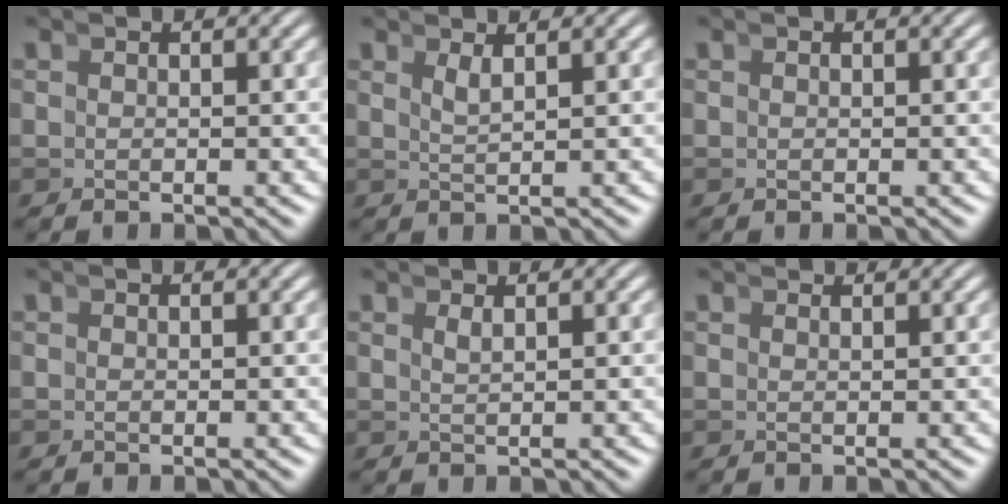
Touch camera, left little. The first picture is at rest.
{"total": 1.1, "force": [0.8, -0.6, 0.5], "torque": [-0.006, -0.003, 0.021]}
{"total": 0.0}
{"total": 0.0}
{"total": 0.9, "force": [0.5, -0.8, 0.1], "torque": [0.005, 0.001, 0.014]}
{"total": 1.3, "force": [1.2, -0.5, -0.1], "torque": [0.014, 0.006, 0.020]}